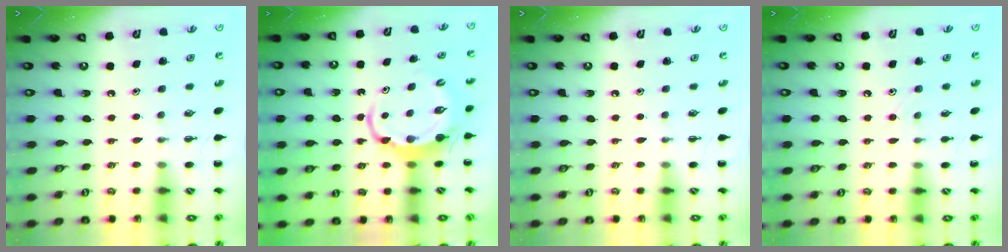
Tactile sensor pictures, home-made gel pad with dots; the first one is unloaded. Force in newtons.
{"total": 6.7, "press": 6.6, "slide": 0.9}
{"total": 0.0}
{"total": 5.9, "press": 5.5, "slide": 2.1}